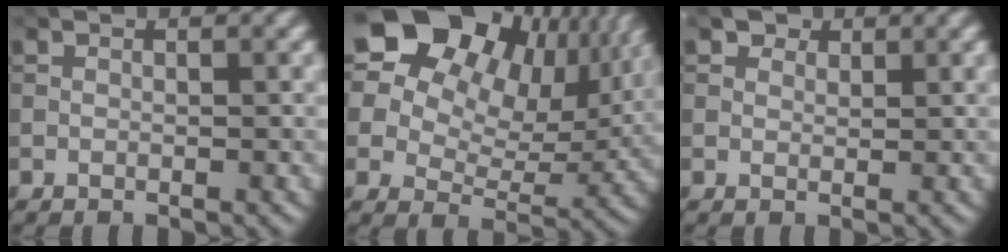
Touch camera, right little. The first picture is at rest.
{"total": 22.8, "force": [12.2, 15.7, 11.2], "torque": [-0.229, 0.061, 0.204]}
{"total": 1.8, "force": [1.4, 1.0, 0.5], "torque": [-0.011, -0.005, 0.024]}